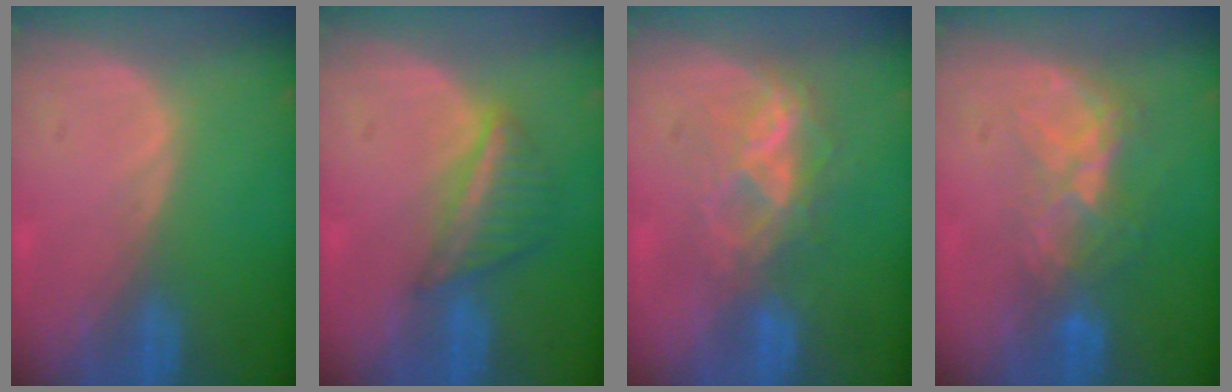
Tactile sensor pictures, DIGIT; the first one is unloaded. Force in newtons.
{"total": 5.9, "press": 5.2, "slide": 2.8}
{"total": 6.3, "press": 5.8, "slide": 2.6}
{"total": 6.7, "press": 5.9, "slide": 3.2}